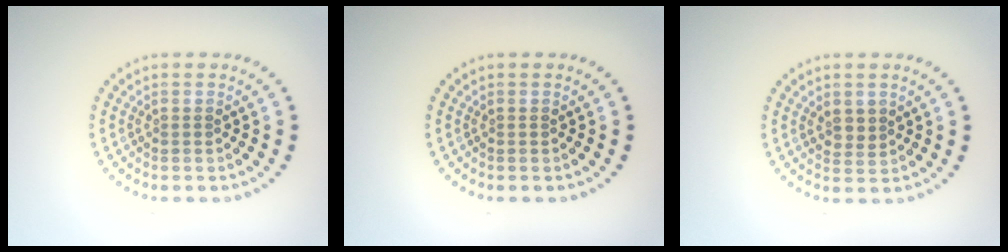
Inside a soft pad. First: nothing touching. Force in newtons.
{"total": 0.0}
{"total": 1.5, "press": 1.4, "slide": 0.5}